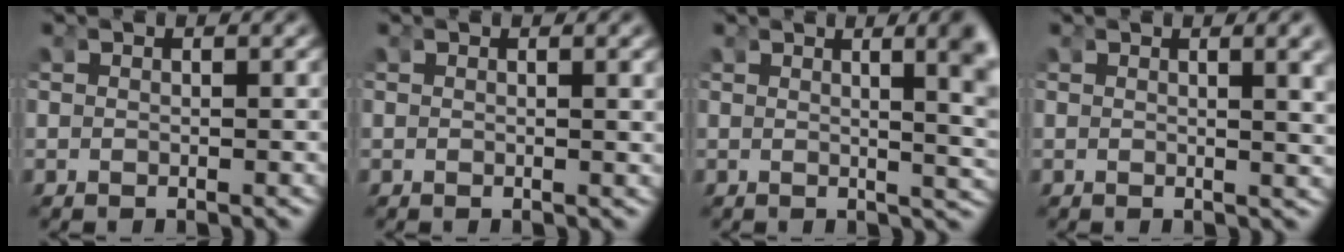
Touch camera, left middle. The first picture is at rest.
{"total": 0.6, "force": [0.3, -0.3, 0.4], "torque": [-0.004, 0.000, 0.005]}
{"total": 5.5, "force": [1.6, 1.2, 5.1], "torque": [-0.041, 0.011, 0.019]}
{"total": 2.6, "force": [1.2, -0.2, 2.3], "torque": [-0.020, 0.004, 0.016]}